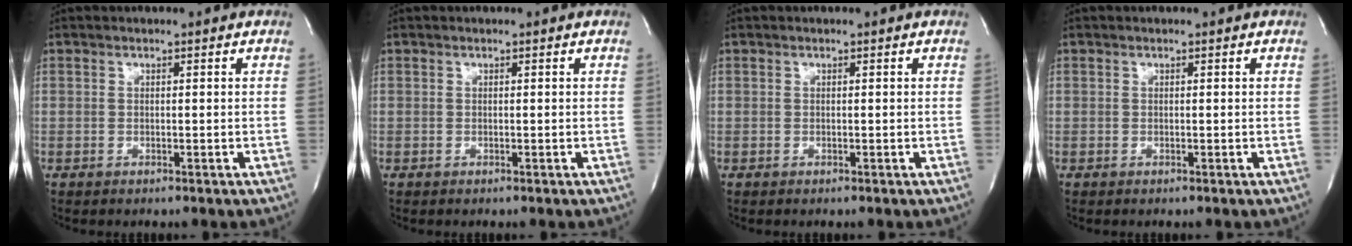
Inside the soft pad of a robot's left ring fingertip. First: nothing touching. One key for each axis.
{"total": 0.0}
{"total": 0.0}
{"total": 0.0}